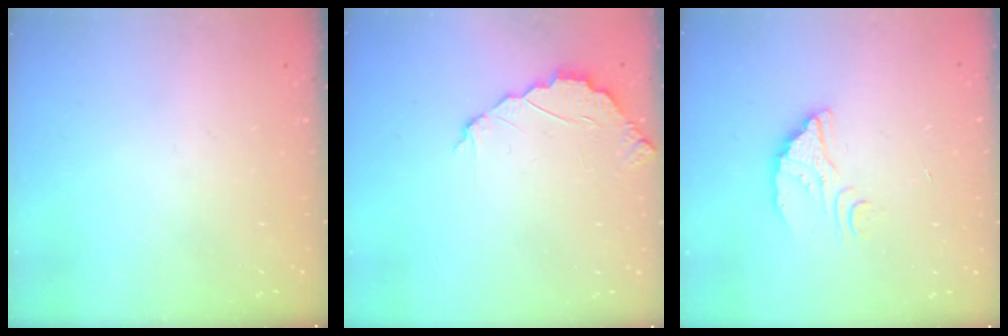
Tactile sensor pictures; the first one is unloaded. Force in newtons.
{"total": 2.4, "press": 2.4, "slide": 0.2}
{"total": 3.8, "press": 3.8, "slide": 0.3}